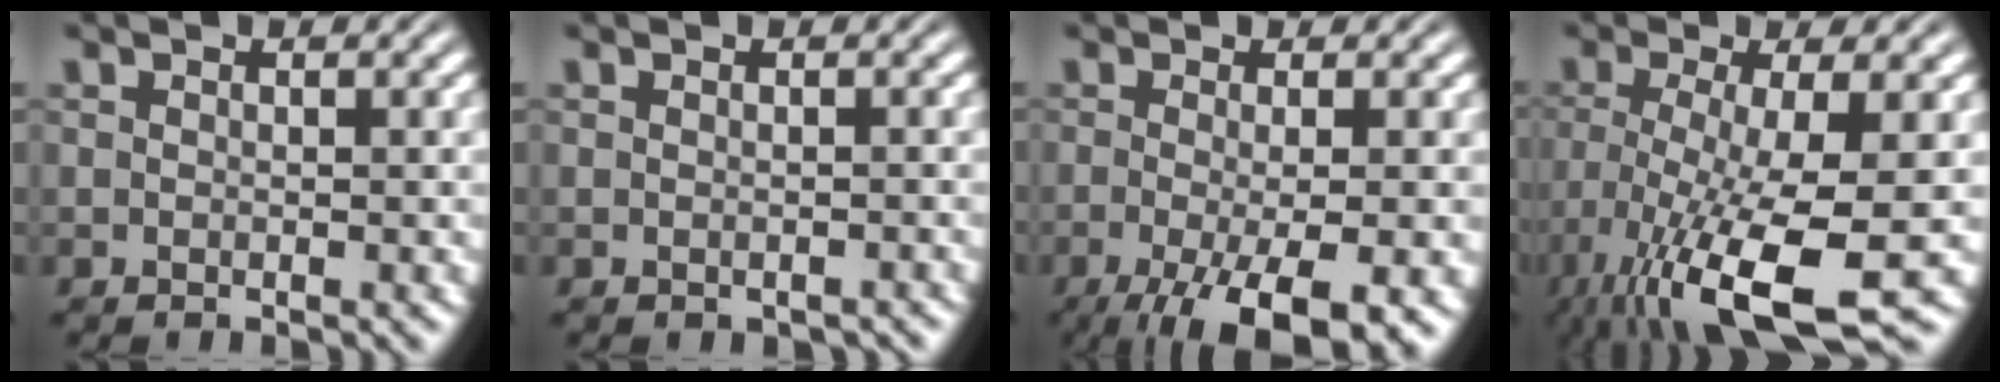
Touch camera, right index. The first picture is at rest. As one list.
[{"total": 1.0, "force": [-0.9, 0.3, 0.1], "torque": [-0.007, -0.005, -0.012]}, {"total": 7.5, "force": [-4.4, 2.2, 5.6], "torque": [-0.104, -0.049, -0.045]}, {"total": 9.2, "force": [-4.2, 2.9, 7.7], "torque": [-0.155, -0.057, -0.036]}]